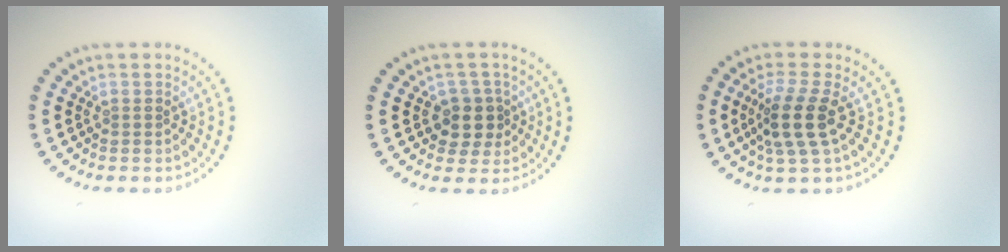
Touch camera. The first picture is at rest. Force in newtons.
{"total": 2.6, "press": 2.3, "slide": 1.2}
{"total": 3.9, "press": 3.1, "slide": 2.3}